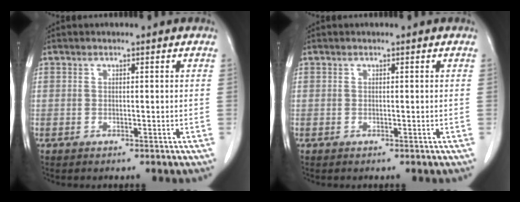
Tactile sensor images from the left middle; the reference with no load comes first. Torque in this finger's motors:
{"motor_torque": [0.37, -0.28, 0.02, 0.01]}